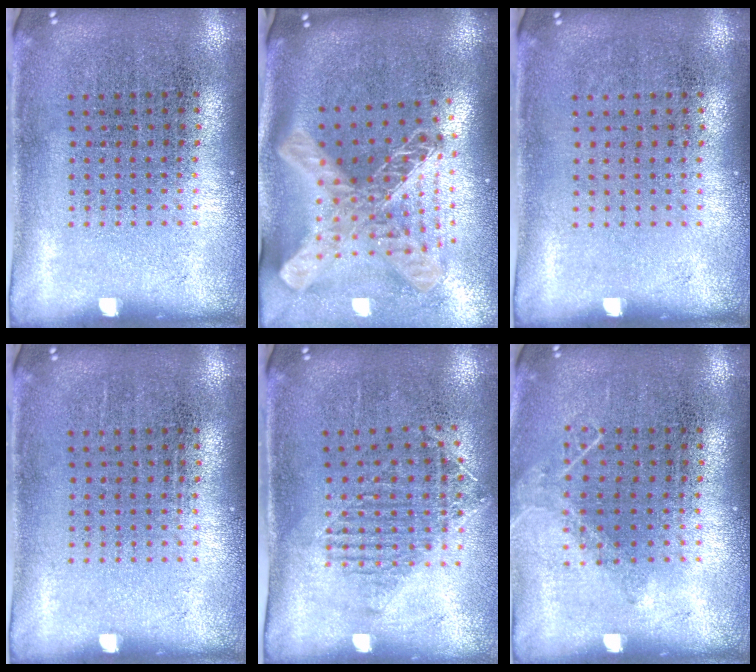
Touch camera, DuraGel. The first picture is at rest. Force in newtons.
{"total": 2.8, "press": 2.0, "slide": 2.0}
{"total": 0.0}
{"total": 0.0}
{"total": 1.2, "press": 1.1, "slide": 0.6}
{"total": 0.8, "press": 0.8, "slide": 0.2}